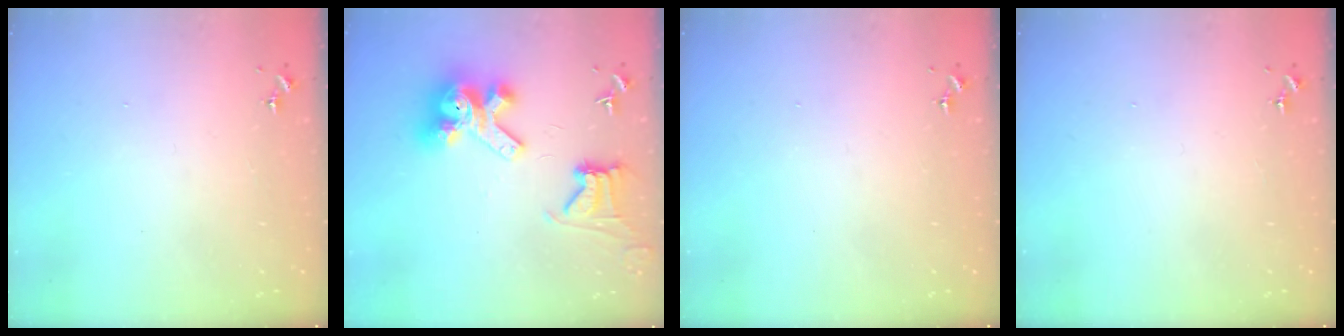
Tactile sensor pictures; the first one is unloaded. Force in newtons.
{"total": 13.5, "press": 13.4, "slide": 1.7}
{"total": 0.0}
{"total": 0.0}